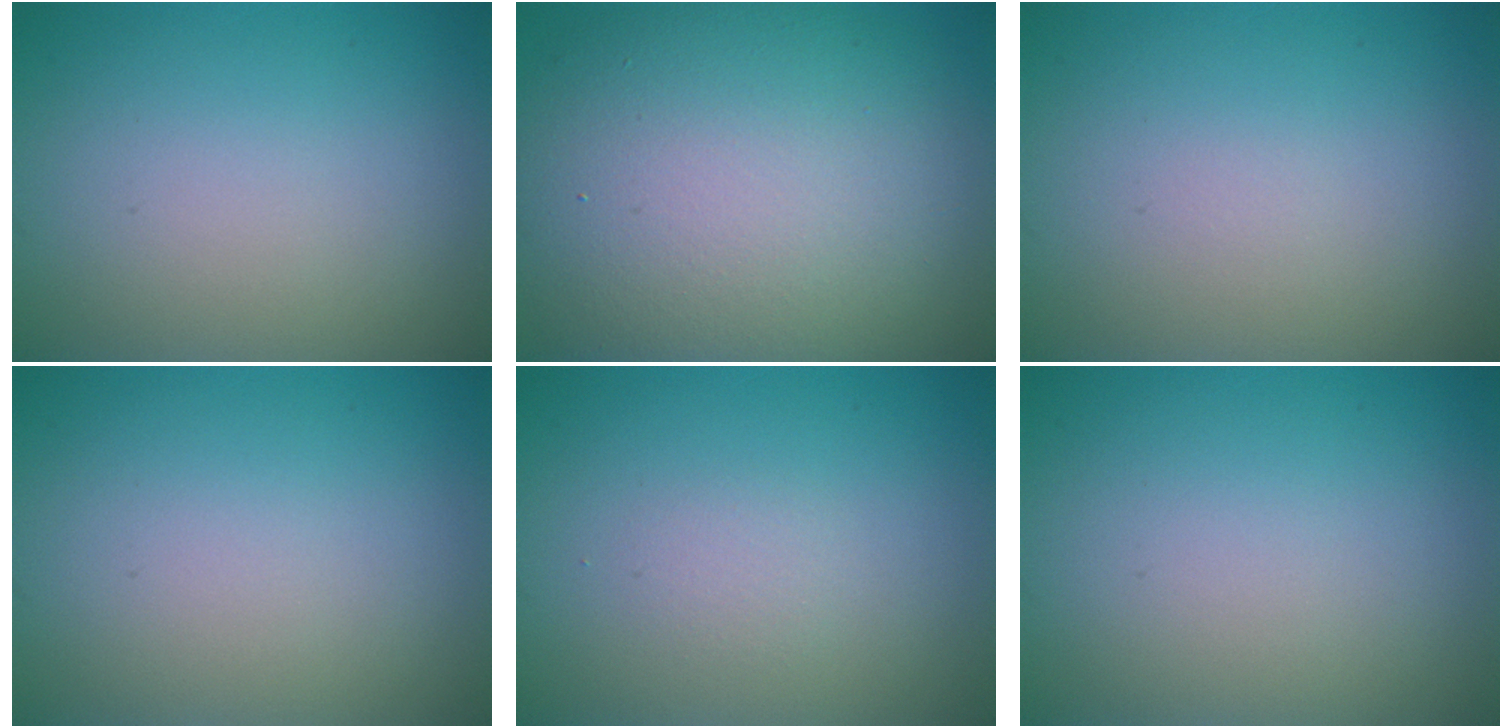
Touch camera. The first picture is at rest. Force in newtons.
{"total": 13.9, "press": 13.9, "slide": 0.7}
{"total": 0.0}
{"total": 0.0}
{"total": 0.9, "press": 0.9, "slide": 0.1}
{"total": 0.0}